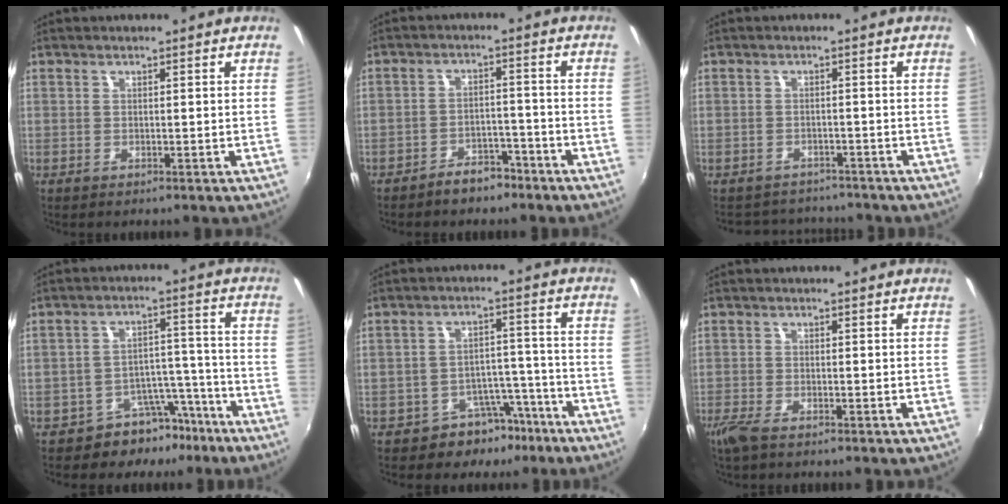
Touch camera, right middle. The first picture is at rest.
{"total": 4.8, "force": [-3.8, 2.4, 1.7], "torque": [-0.042, 0.017, -0.049]}
{"total": 5.2, "force": [-4.7, 2.4, 0.4], "torque": [-0.015, 0.020, -0.070]}
{"total": 8.2, "force": [-6.4, 4.8, 1.8], "torque": [-0.017, 0.038, -0.085]}
{"total": 7.3, "force": [-5.3, 4.6, 1.7], "torque": [-0.022, 0.032, -0.069]}
{"total": 2.8, "force": [-2.1, 0.3, 1.9], "torque": [-0.047, -0.011, -0.045]}